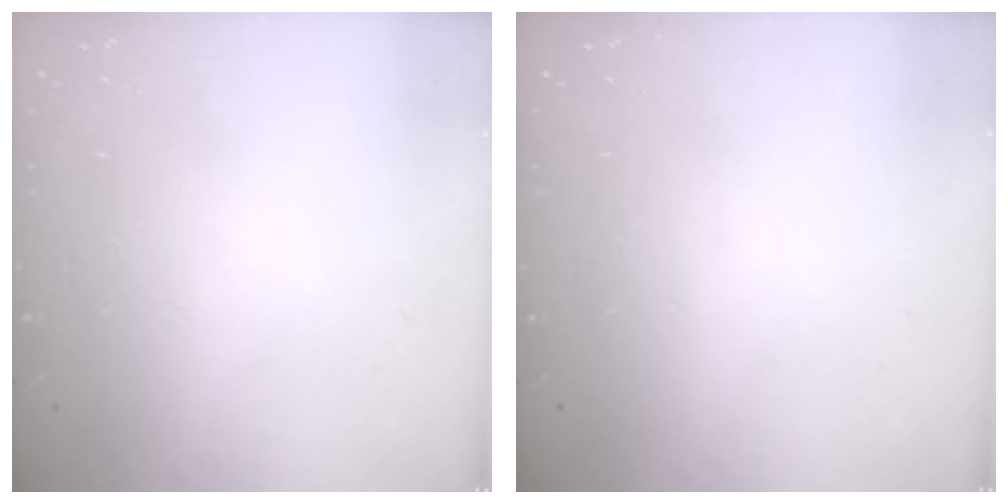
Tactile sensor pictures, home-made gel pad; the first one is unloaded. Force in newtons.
{"total": 0.0}